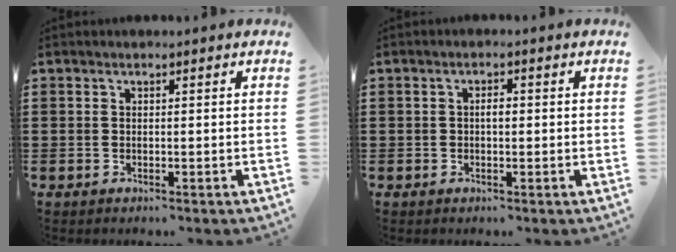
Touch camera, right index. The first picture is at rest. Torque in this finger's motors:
{"motor_torque": [0.57, -0.02, 0.05, 0.05]}